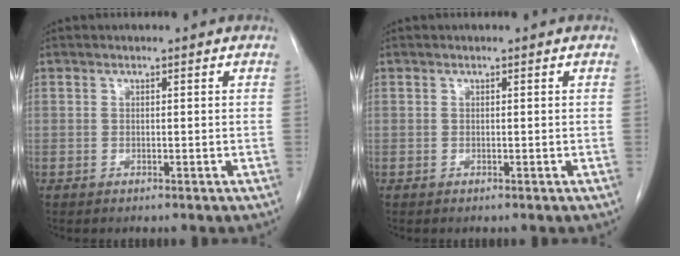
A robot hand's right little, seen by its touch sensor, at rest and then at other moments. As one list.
[{"total": 0.0}]